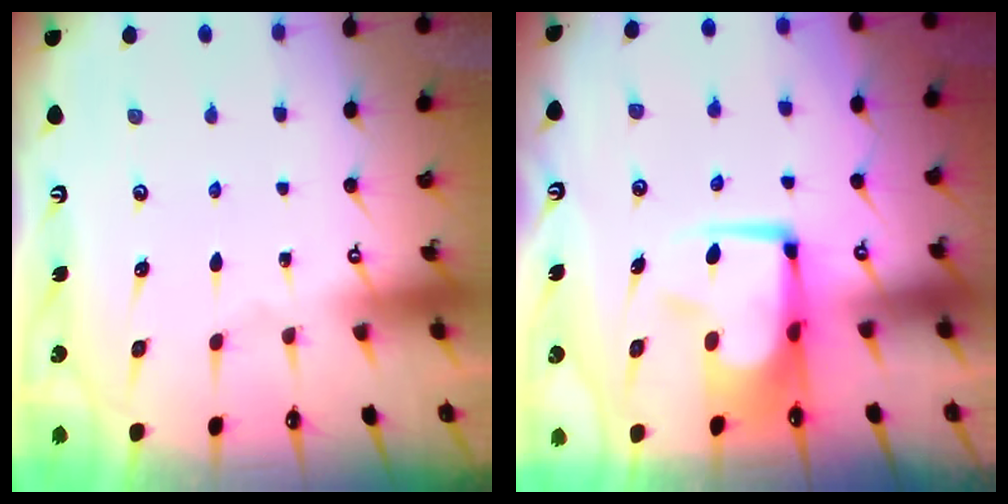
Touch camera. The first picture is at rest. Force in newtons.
{"total": 7.4, "press": 7.3, "slide": 1.1}